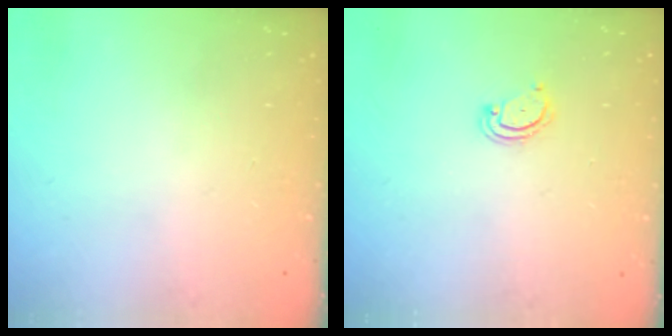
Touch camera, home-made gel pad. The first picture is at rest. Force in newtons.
{"total": 2.5, "press": 2.5, "slide": 0.2}